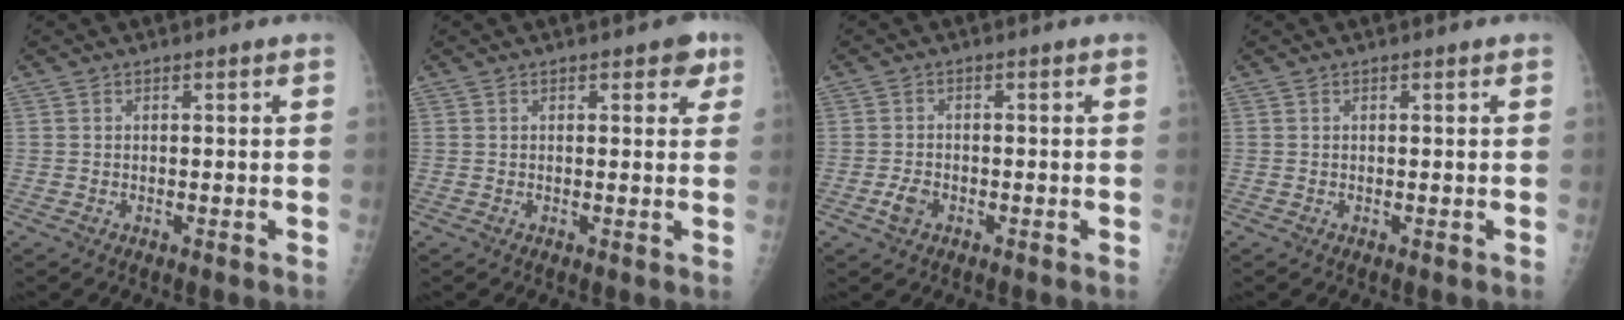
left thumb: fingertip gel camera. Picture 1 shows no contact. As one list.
[{"total": 3.0, "force": [1.4, 1.7, 2.0], "torque": [0.001, -0.002, 0.011]}, {"total": 2.7, "force": [-1.4, 1.7, 1.5], "torque": [-0.030, 0.006, -0.024]}, {"total": 0.0}]